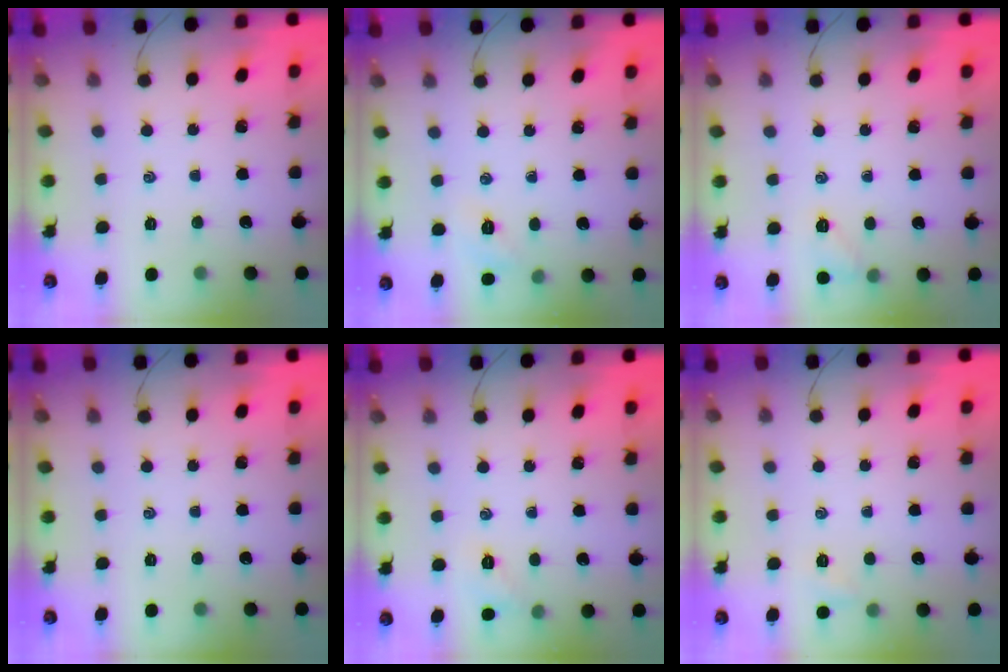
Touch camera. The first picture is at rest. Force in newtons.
{"total": 5.5, "press": 5.3, "slide": 1.5}
{"total": 6.0, "press": 5.9, "slide": 1.2}
{"total": 0.0}
{"total": 6.0, "press": 5.8, "slide": 1.5}
{"total": 3.5, "press": 3.3, "slide": 1.2}